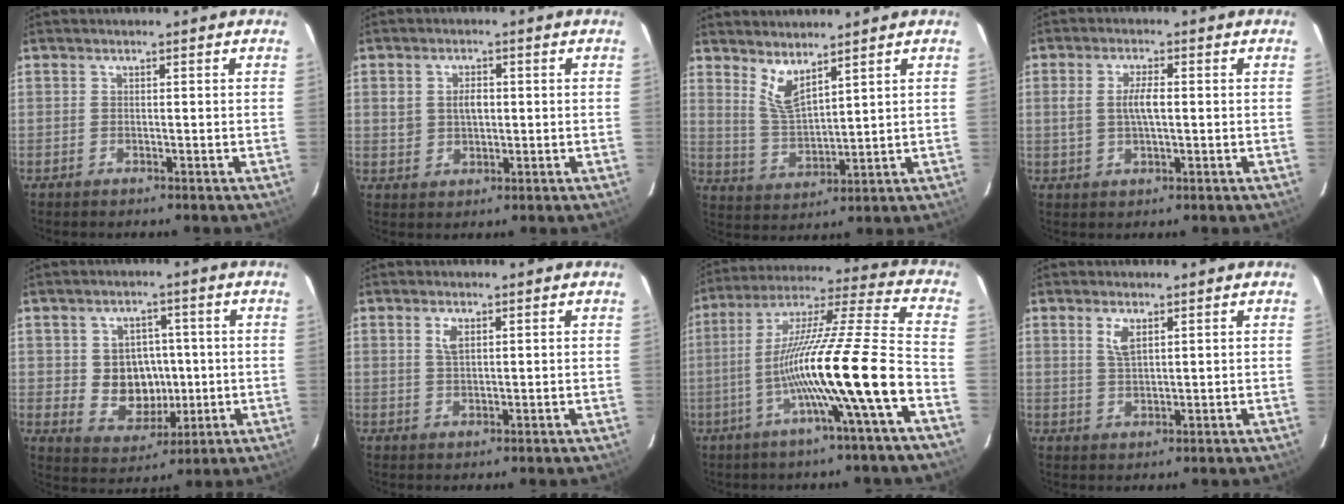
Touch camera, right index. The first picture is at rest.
{"total": 4.3, "force": [0.7, 3.1, 2.9], "torque": [-0.050, 0.008, 0.020]}
{"total": 6.1, "force": [4.5, 1.6, 3.9], "torque": [-0.076, -0.012, 0.096]}
{"total": 4.9, "force": [0.4, 1.9, 4.5], "torque": [-0.088, 0.004, 0.011]}
{"total": 8.9, "force": [-0.1, 7.9, 4.2], "torque": [-0.088, 0.007, 0.020]}
{"total": 2.5, "force": [1.0, 1.2, 1.9], "torque": [-0.038, 0.003, 0.020]}
{"total": 19.7, "force": [-7.7, -1.5, 18.0], "torque": [-0.300, -0.023, -0.139]}
{"total": 3.4, "force": [1.7, 1.3, 2.7], "torque": [-0.051, 0.000, 0.033]}